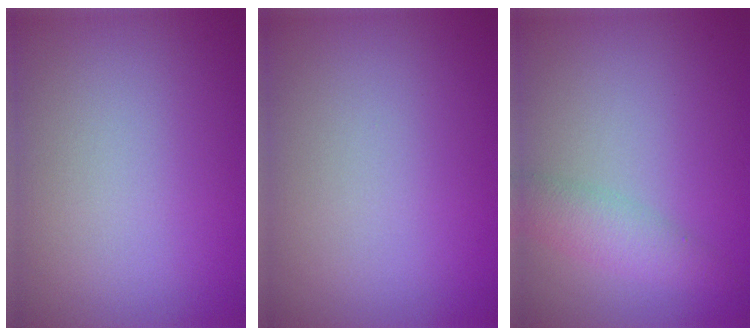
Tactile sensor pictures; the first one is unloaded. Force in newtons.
{"total": 0.0}
{"total": 2.5, "press": 2.5, "slide": 0.1}